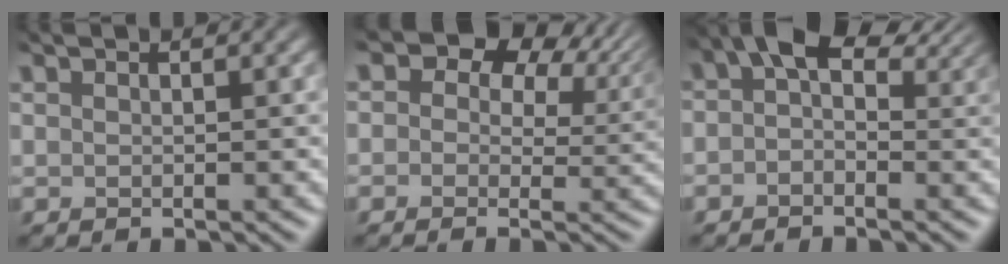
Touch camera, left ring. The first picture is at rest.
{"total": 7.9, "force": [3.8, 5.3, 4.5], "torque": [-0.061, -0.009, 0.053]}
{"total": 5.6, "force": [1.8, 3.7, 3.8], "torque": [-0.057, 0.008, 0.011]}